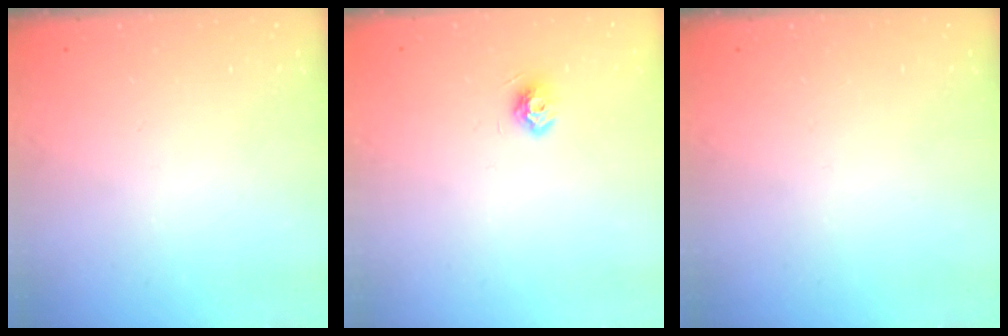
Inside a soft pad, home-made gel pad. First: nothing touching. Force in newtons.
{"total": 7.6, "press": 7.5, "slide": 1.1}
{"total": 0.0}